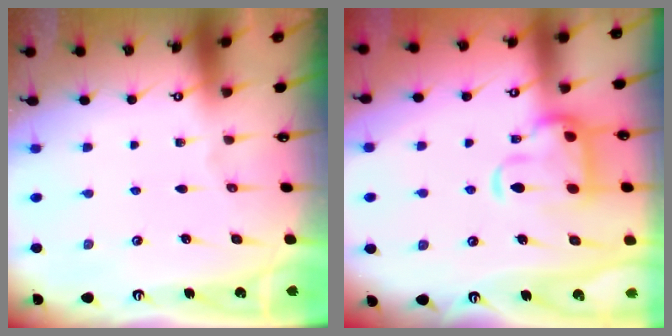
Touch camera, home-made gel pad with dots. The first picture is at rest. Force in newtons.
{"total": 7.0, "press": 6.8, "slide": 1.7}